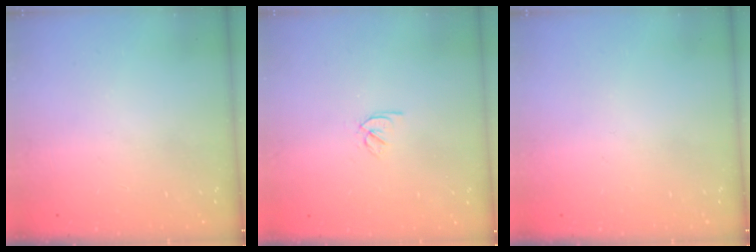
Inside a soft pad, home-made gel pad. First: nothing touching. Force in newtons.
{"total": 2.5, "press": 2.4, "slide": 0.7}
{"total": 0.0}